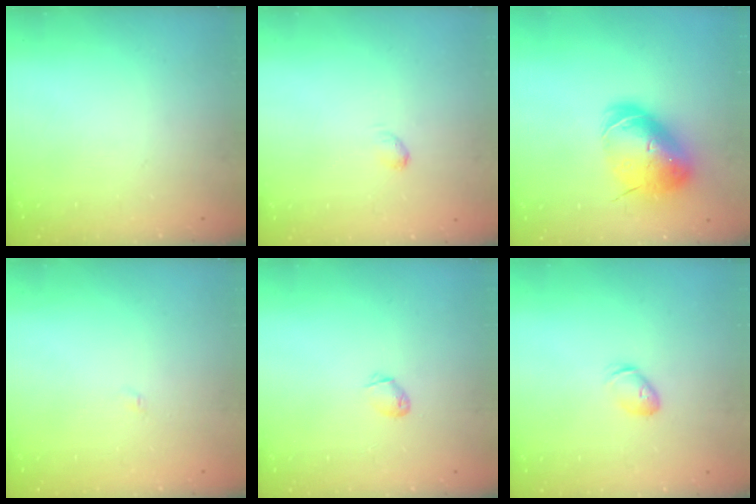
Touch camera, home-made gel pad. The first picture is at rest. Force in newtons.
{"total": 2.7, "press": 2.7, "slide": 0.5}
{"total": 13.5, "press": 13.3, "slide": 2.4}
{"total": 2.0, "press": 2.0, "slide": 0.2}
{"total": 2.3, "press": 2.3, "slide": 0.5}
{"total": 4.9, "press": 4.8, "slide": 1.0}